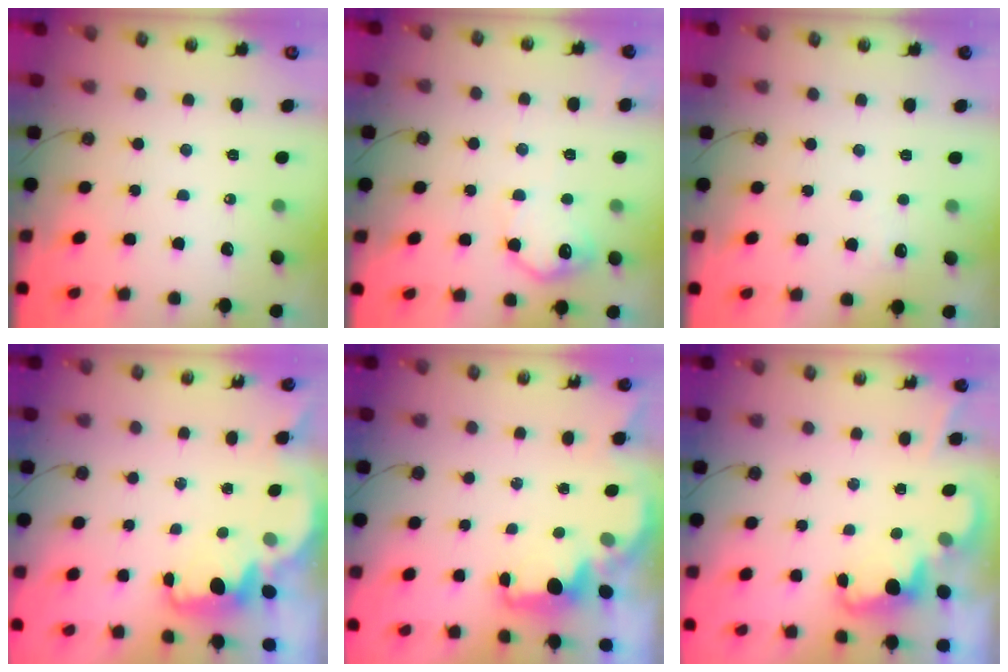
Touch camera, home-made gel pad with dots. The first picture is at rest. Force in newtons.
{"total": 11.2, "press": 11.2, "slide": 0.4}
{"total": 2.7, "press": 2.5, "slide": 1.0}
{"total": 2.2, "press": 2.1, "slide": 0.6}
{"total": 2.6, "press": 2.5, "slide": 0.6}
{"total": 2.4, "press": 2.4, "slide": 0.5}